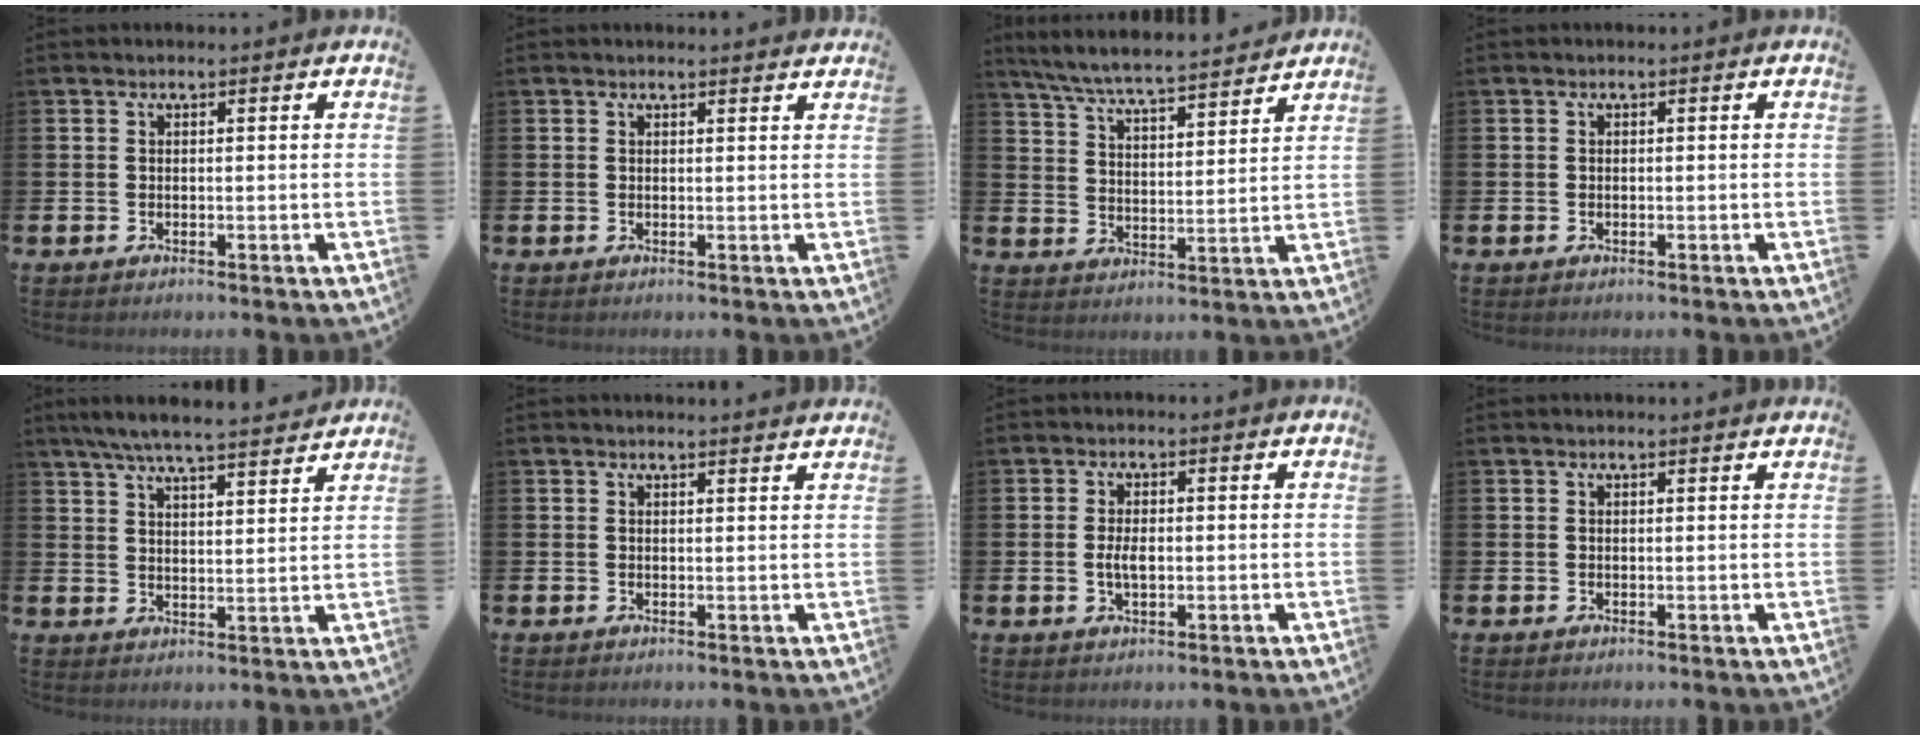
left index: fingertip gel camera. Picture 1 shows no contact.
{"total": 1.0, "force": [1.0, 0.0, 0.1], "torque": [0.009, -0.007, 0.016]}
{"total": 7.0, "force": [6.7, 0.3, 2.2], "torque": [-0.066, -0.047, 0.115]}
{"total": 0.0}
{"total": 6.8, "force": [6.4, 0.3, 2.2], "torque": [-0.055, -0.036, 0.112]}
{"total": 1.3, "force": [1.3, -0.1, 0.1], "torque": [0.012, -0.011, 0.020]}
{"total": 2.7, "force": [-0.1, 1.3, 2.3], "torque": [-0.033, -0.001, -0.006]}
{"total": 0.5, "force": [0.5, -0.1, 0.1], "torque": [0.004, -0.003, 0.008]}